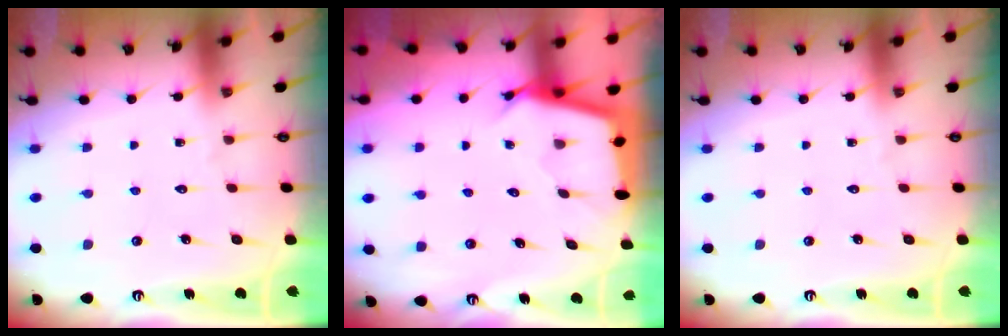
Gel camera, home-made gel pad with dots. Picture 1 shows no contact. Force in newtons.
{"total": 2.8, "press": 2.8, "slide": 0.3}
{"total": 0.0}